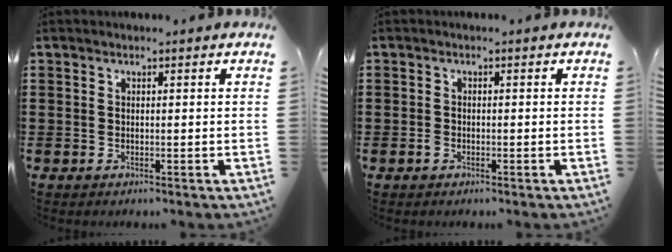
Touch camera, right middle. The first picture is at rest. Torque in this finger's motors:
{"motor_torque": [0.45, -0.09, 0.00, 0.03]}